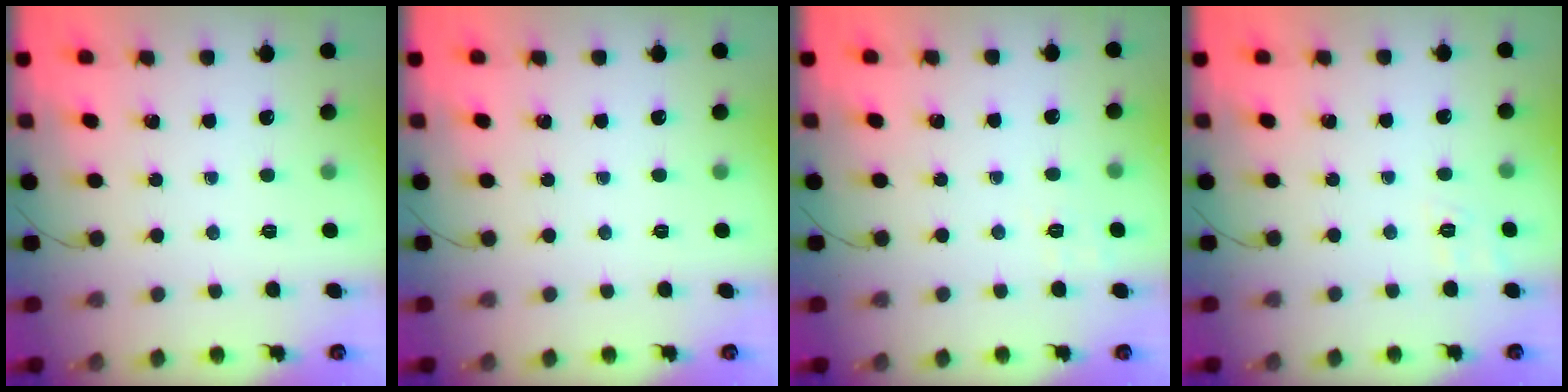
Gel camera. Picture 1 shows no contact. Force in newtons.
{"total": 0.0}
{"total": 2.0, "press": 1.1, "slide": 1.7}
{"total": 2.5, "press": 1.8, "slide": 1.8}